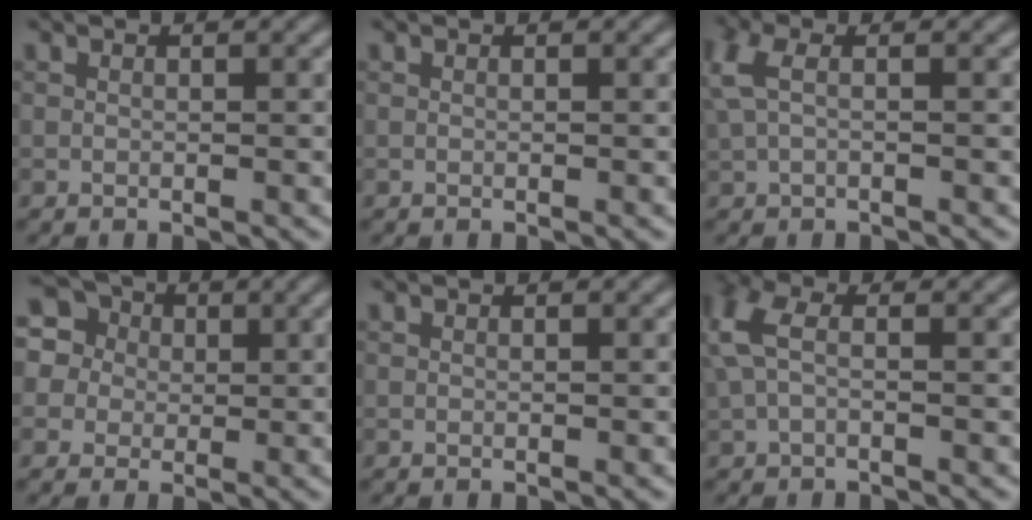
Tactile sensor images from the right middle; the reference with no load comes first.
{"total": 0.0}
{"total": 2.7, "force": [0.6, 1.2, 2.3], "torque": [-0.061, 0.008, 0.007]}
{"total": 10.8, "force": [4.2, 9.0, 4.3], "torque": [-0.122, 0.052, 0.048]}
{"total": 0.0}
{"total": 3.6, "force": [0.3, 1.9, 3.0], "torque": [-0.082, 0.013, -0.001]}